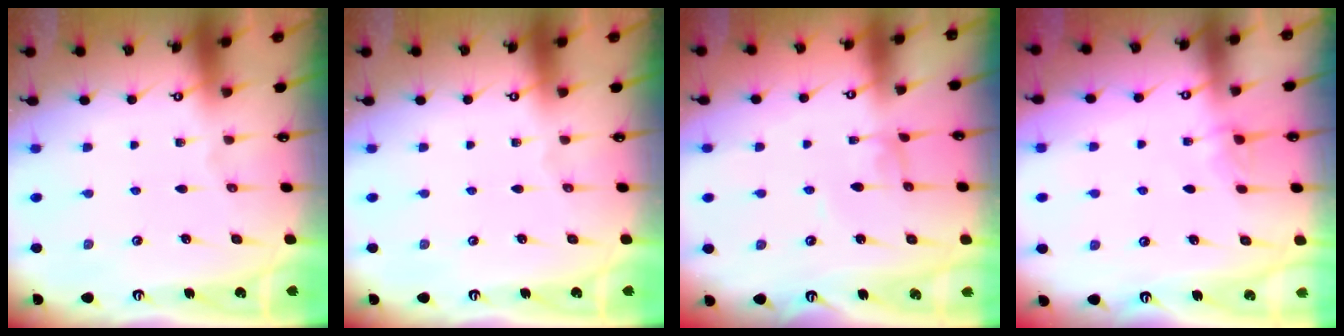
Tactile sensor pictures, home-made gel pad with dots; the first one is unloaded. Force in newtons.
{"total": 0.0}
{"total": 2.8, "press": 2.8, "slide": 0.1}
{"total": 1.8, "press": 1.8, "slide": 0.4}